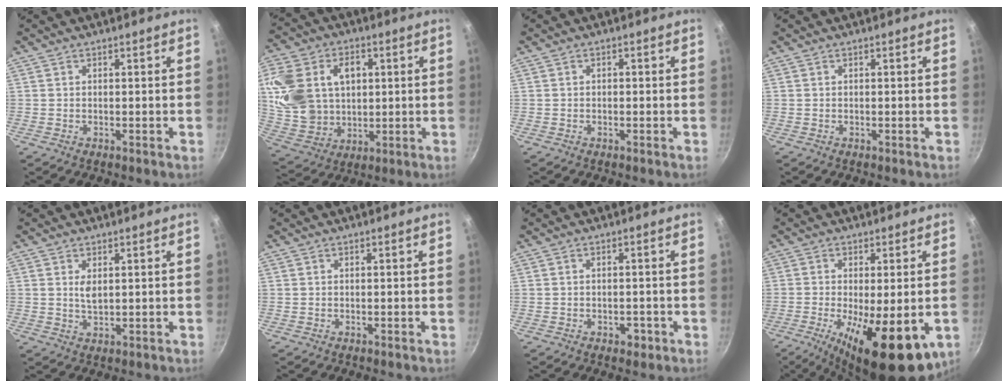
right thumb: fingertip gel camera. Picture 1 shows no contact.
{"total": 20.1, "force": [3.7, 14.8, 13.2], "torque": [-0.258, 0.009, 0.079]}
{"total": 0.5, "force": [-0.1, 0.4, 0.3], "torque": [0.001, 0.003, -0.005]}
{"total": 0.0}
{"total": 2.5, "force": [0.8, 1.2, 2.0], "torque": [-0.033, -0.009, 0.019]}
{"total": 0.0}
{"total": 2.0, "force": [-1.0, 1.3, 1.2], "torque": [-0.007, 0.005, -0.012]}
{"total": 18.0, "force": [-6.3, 6.1, 15.7], "torque": [-0.216, -0.025, -0.079]}